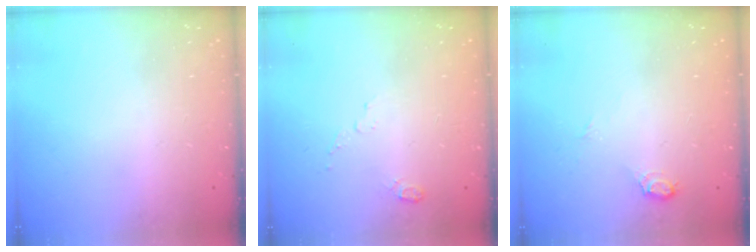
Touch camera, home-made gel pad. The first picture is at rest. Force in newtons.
{"total": 4.7, "press": 4.7, "slide": 0.5}
{"total": 5.7, "press": 5.7, "slide": 0.5}